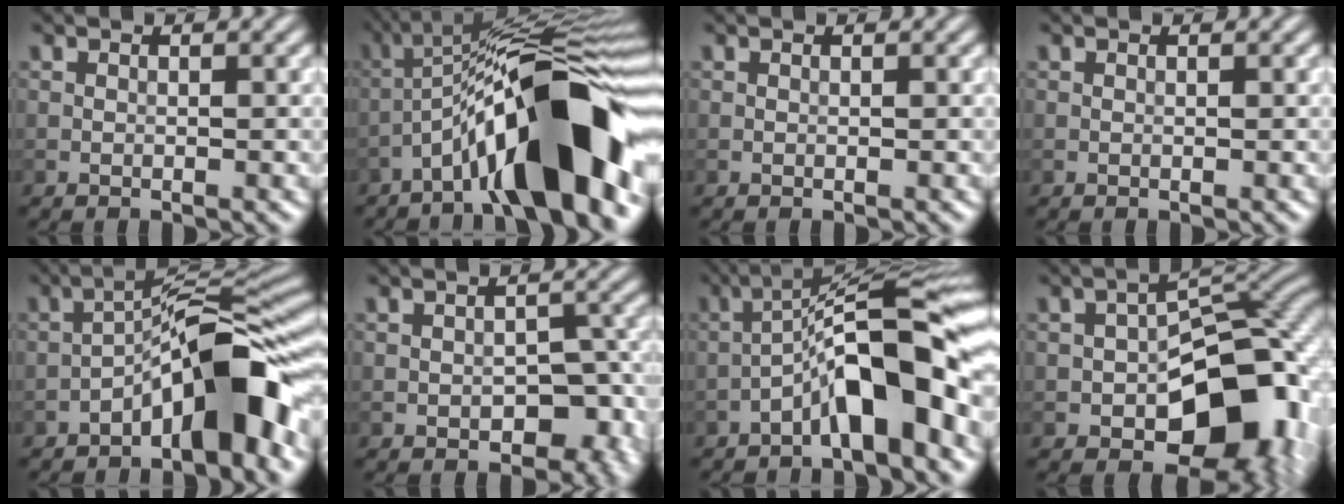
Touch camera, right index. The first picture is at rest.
{"total": 13.3, "force": [-6.1, 3.0, 11.5], "torque": [-0.183, 0.018, -0.099]}
{"total": 0.0}
{"total": 0.0}
{"total": 8.7, "force": [-4.2, 2.2, 7.3], "torque": [-0.104, 0.029, -0.077]}
{"total": 5.8, "force": [-1.9, 3.6, 4.1], "torque": [-0.039, -0.009, -0.019]}
{"total": 9.8, "force": [-3.7, 2.3, 8.8], "torque": [-0.137, 0.026, -0.070]}
{"total": 13.2, "force": [-4.5, 8.0, 9.5], "torque": [-0.109, -0.007, -0.069]}